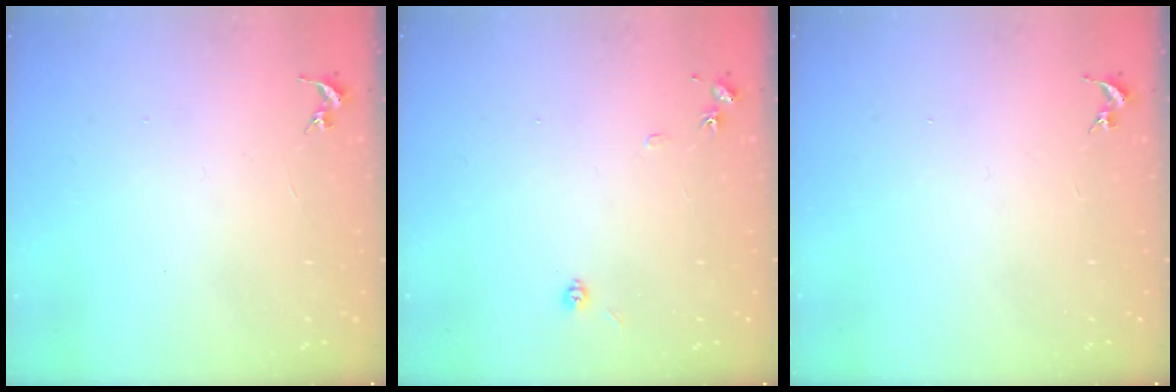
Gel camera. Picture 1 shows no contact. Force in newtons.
{"total": 6.6, "press": 6.5, "slide": 0.7}
{"total": 0.0}